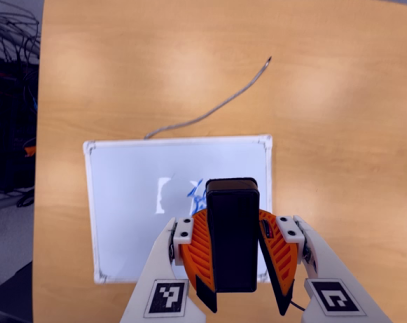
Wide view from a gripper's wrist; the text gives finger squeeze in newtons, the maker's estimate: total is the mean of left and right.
{"total": 9.8, "left": 10.0, "right": 9.6}